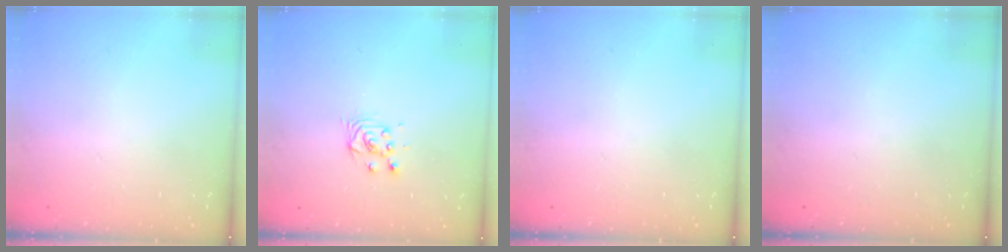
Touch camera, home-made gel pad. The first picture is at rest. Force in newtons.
{"total": 3.9, "press": 3.8, "slide": 0.4}
{"total": 0.0}
{"total": 0.0}